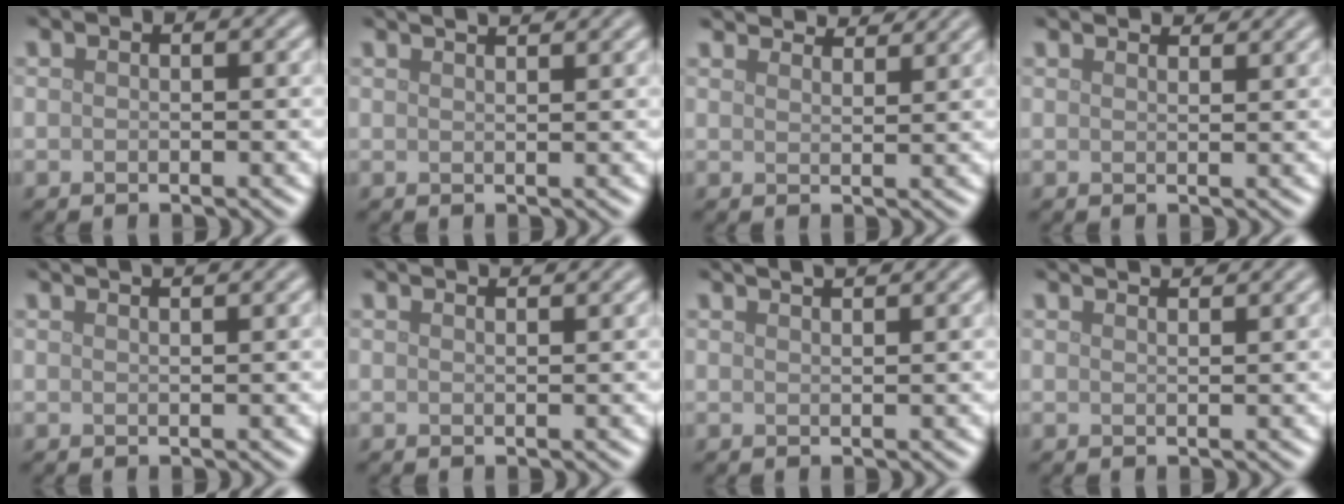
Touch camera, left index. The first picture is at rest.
{"total": 3.6, "force": [2.7, 1.2, 1.9], "torque": [-0.001, 0.020, 0.006]}
{"total": 5.0, "force": [4.7, 0.6, 1.4], "torque": [-0.019, 0.005, 0.054]}
{"total": 3.0, "force": [2.8, 0.5, 1.0], "torque": [-0.008, 0.002, 0.025]}
{"total": 3.7, "force": [2.7, 1.4, 2.0], "torque": [-0.003, 0.022, 0.001]}
{"total": 2.9, "force": [2.5, 0.9, 1.2], "torque": [0.000, 0.011, 0.005]}
{"total": 3.7, "force": [2.8, 1.3, 2.0], "torque": [-0.001, 0.023, 0.007]}
{"total": 3.3, "force": [2.8, 1.0, 1.5], "torque": [0.000, 0.015, 0.010]}